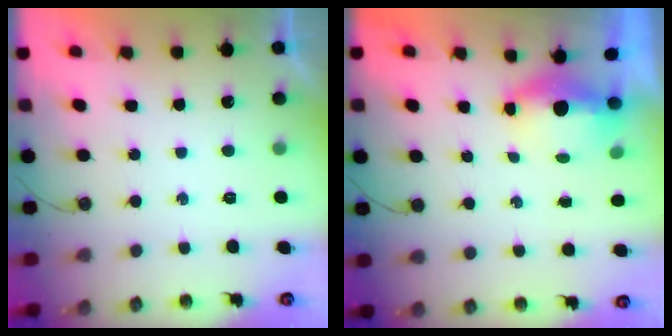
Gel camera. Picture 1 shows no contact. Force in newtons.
{"total": 5.0, "press": 4.7, "slide": 1.6}